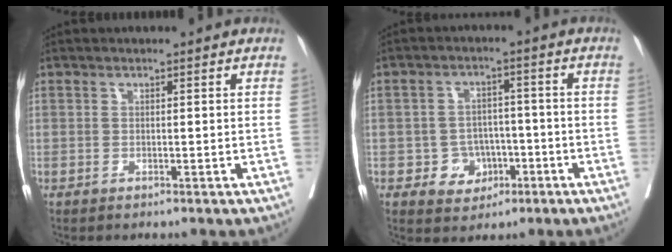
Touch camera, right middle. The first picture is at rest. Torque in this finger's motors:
{"motor_torque": [-0.15, -0.10, 0.15, 0.00]}